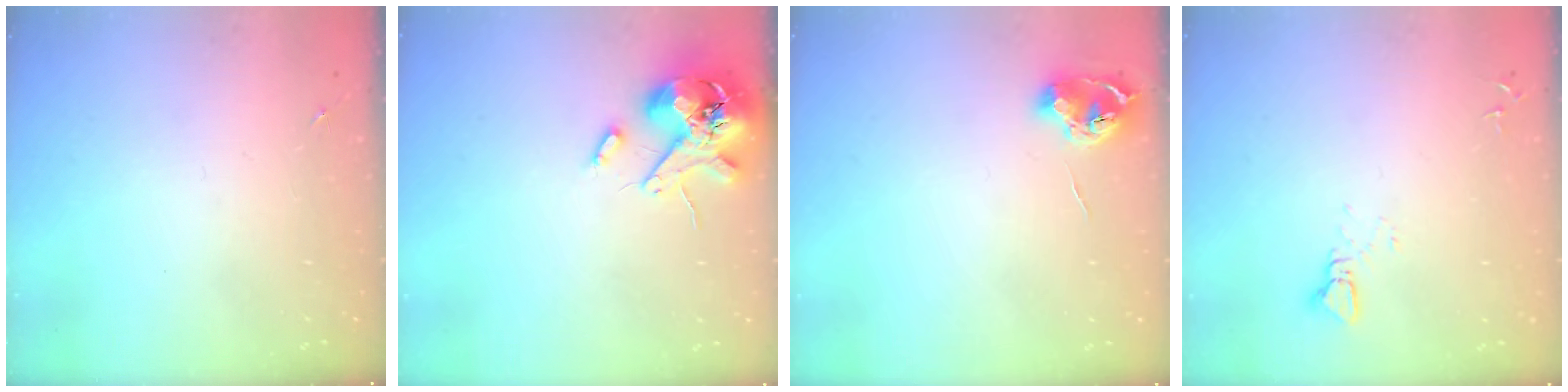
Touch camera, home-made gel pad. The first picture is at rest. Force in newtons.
{"total": 12.5, "press": 12.3, "slide": 2.1}
{"total": 8.0, "press": 8.0, "slide": 0.8}
{"total": 2.2, "press": 2.2, "slide": 0.1}